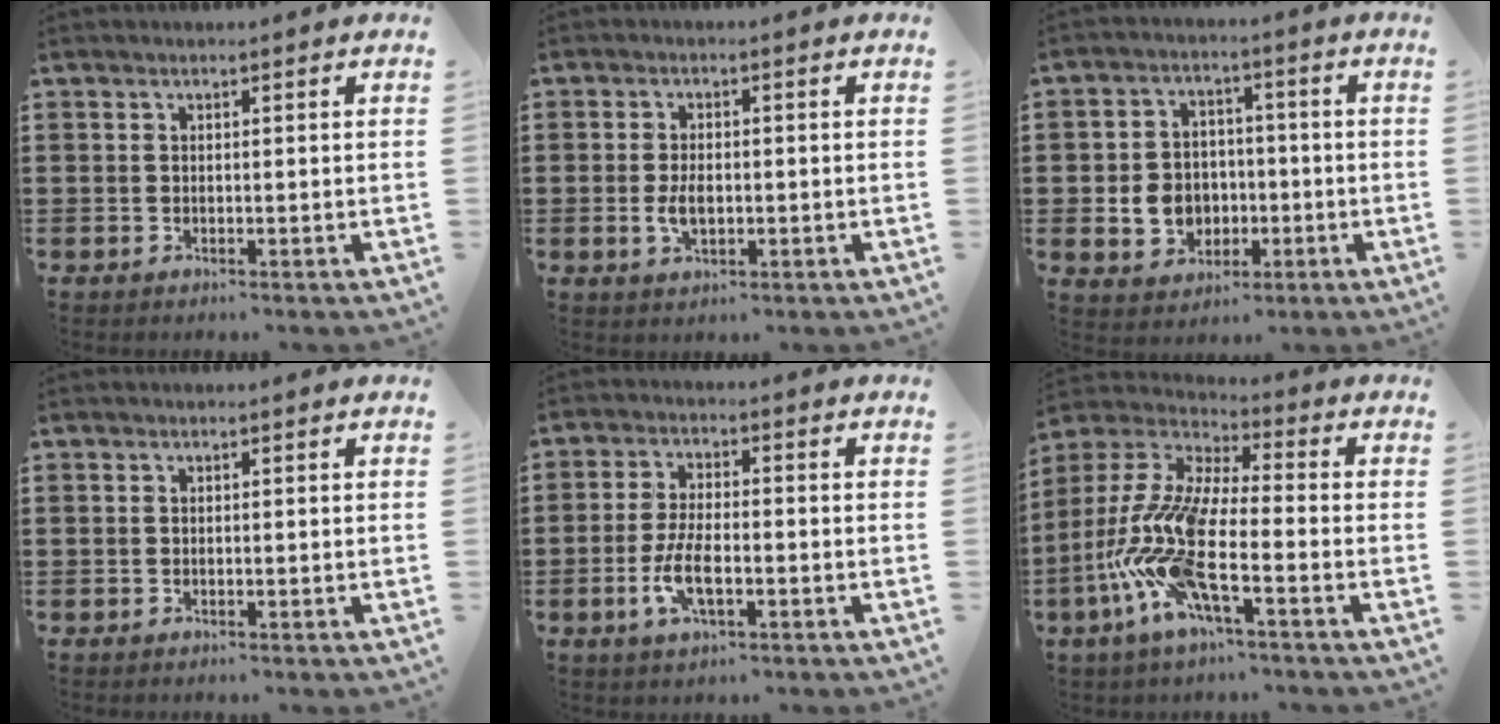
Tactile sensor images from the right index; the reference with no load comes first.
{"total": 3.6, "force": [-0.5, 2.0, 2.9], "torque": [-0.062, 0.001, -0.011]}
{"total": 6.4, "force": [-1.3, 5.6, 2.8], "torque": [-0.056, 0.006, -0.025]}
{"total": 0.0}
{"total": 6.1, "force": [-2.0, 2.3, 5.3], "torque": [-0.115, -0.004, -0.041]}
{"total": 13.1, "force": [-5.6, 3.2, 11.4], "torque": [-0.281, -0.027, -0.123]}